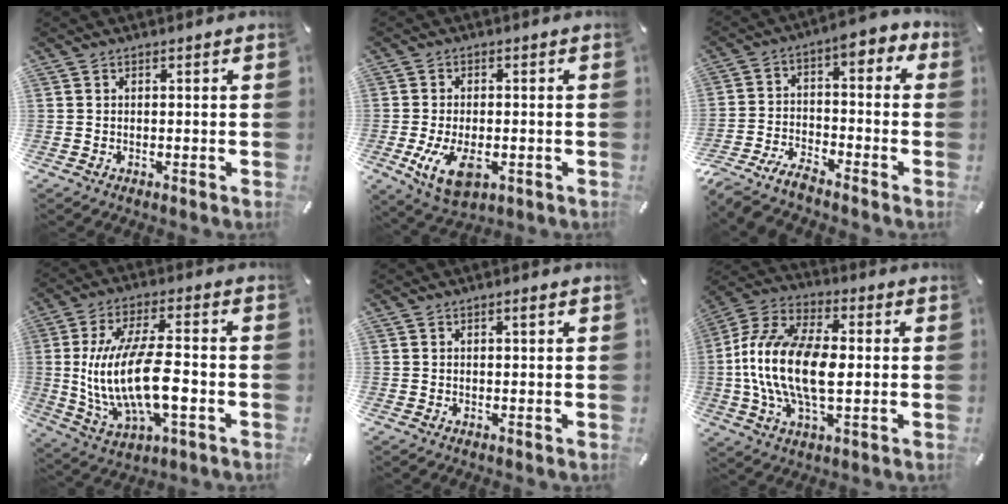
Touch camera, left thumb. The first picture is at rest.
{"total": 8.4, "force": [-2.3, 4.9, 6.5], "torque": [-0.132, -0.011, -0.042]}
{"total": 7.5, "force": [-6.1, 2.7, 3.4], "torque": [-0.071, 0.019, -0.123]}
{"total": 17.7, "force": [-1.4, 6.9, 16.3], "torque": [-0.335, -0.006, -0.023]}
{"total": 1.2, "force": [0.6, 0.3, 0.9], "torque": [-0.018, 0.002, 0.009]}
{"total": 17.1, "force": [-1.1, 9.2, 14.4], "torque": [-0.316, -0.003, -0.022]}